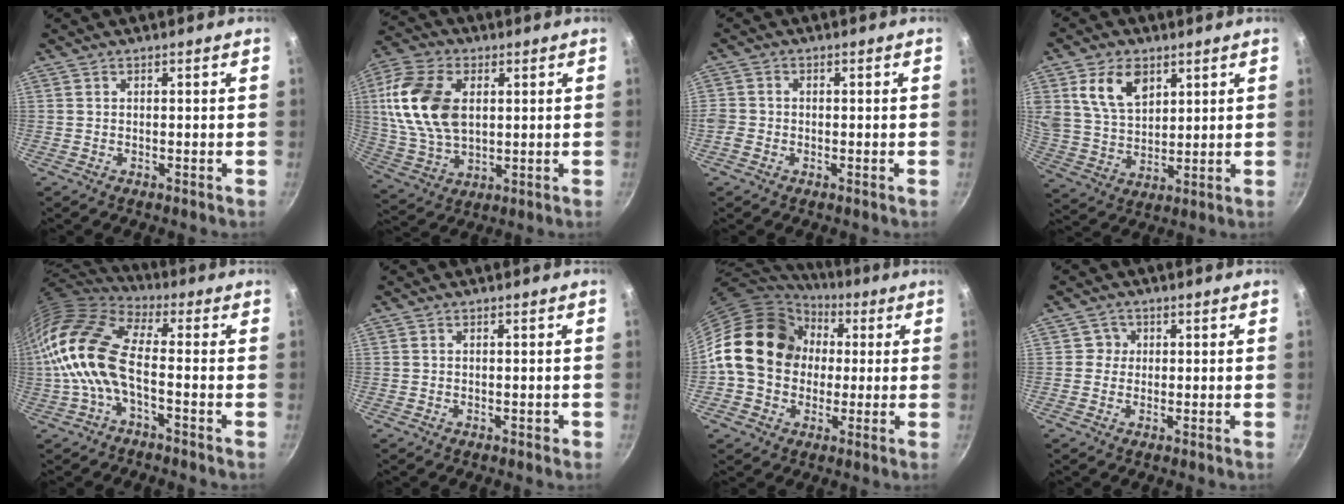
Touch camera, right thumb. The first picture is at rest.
{"total": 17.1, "force": [3.0, 10.9, 12.8], "torque": [-0.240, 0.000, 0.059]}
{"total": 2.6, "force": [-1.2, 2.1, 1.0], "torque": [-0.018, 0.006, -0.027]}
{"total": 11.2, "force": [4.9, 7.3, 6.9], "torque": [-0.110, -0.021, 0.099]}
{"total": 15.2, "force": [-2.1, 7.1, 13.2], "torque": [-0.256, 0.025, -0.055]}
{"total": 0.8, "force": [-0.3, 0.5, 0.5], "torque": [-0.002, 0.005, -0.003]}
{"total": 18.5, "force": [2.0, 15.2, 10.3], "torque": [-0.149, 0.034, 0.024]}
{"total": 2.4, "force": [0.3, 2.3, 0.2], "torque": [0.014, 0.002, 0.000]}